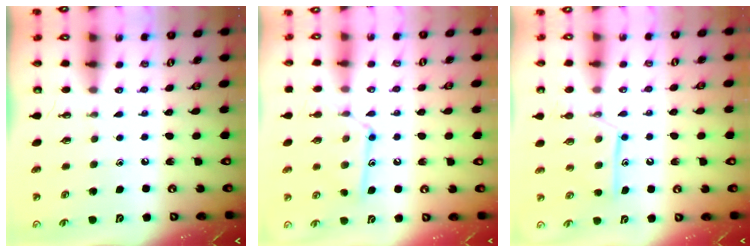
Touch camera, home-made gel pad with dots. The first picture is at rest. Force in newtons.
{"total": 12.9, "press": 12.9, "slide": 0.8}
{"total": 11.2, "press": 11.2, "slide": 0.6}